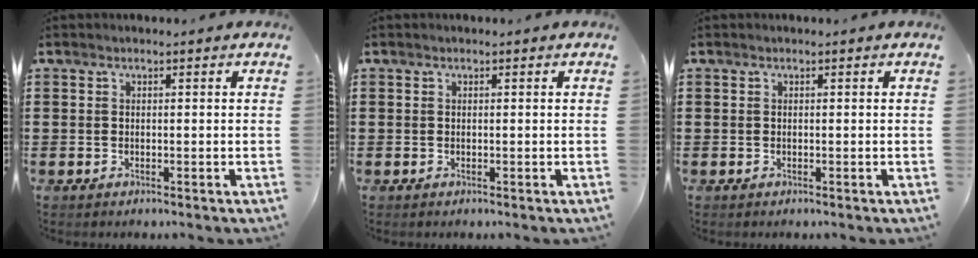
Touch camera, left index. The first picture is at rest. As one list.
[{"total": 0.0}, {"total": 0.0}]